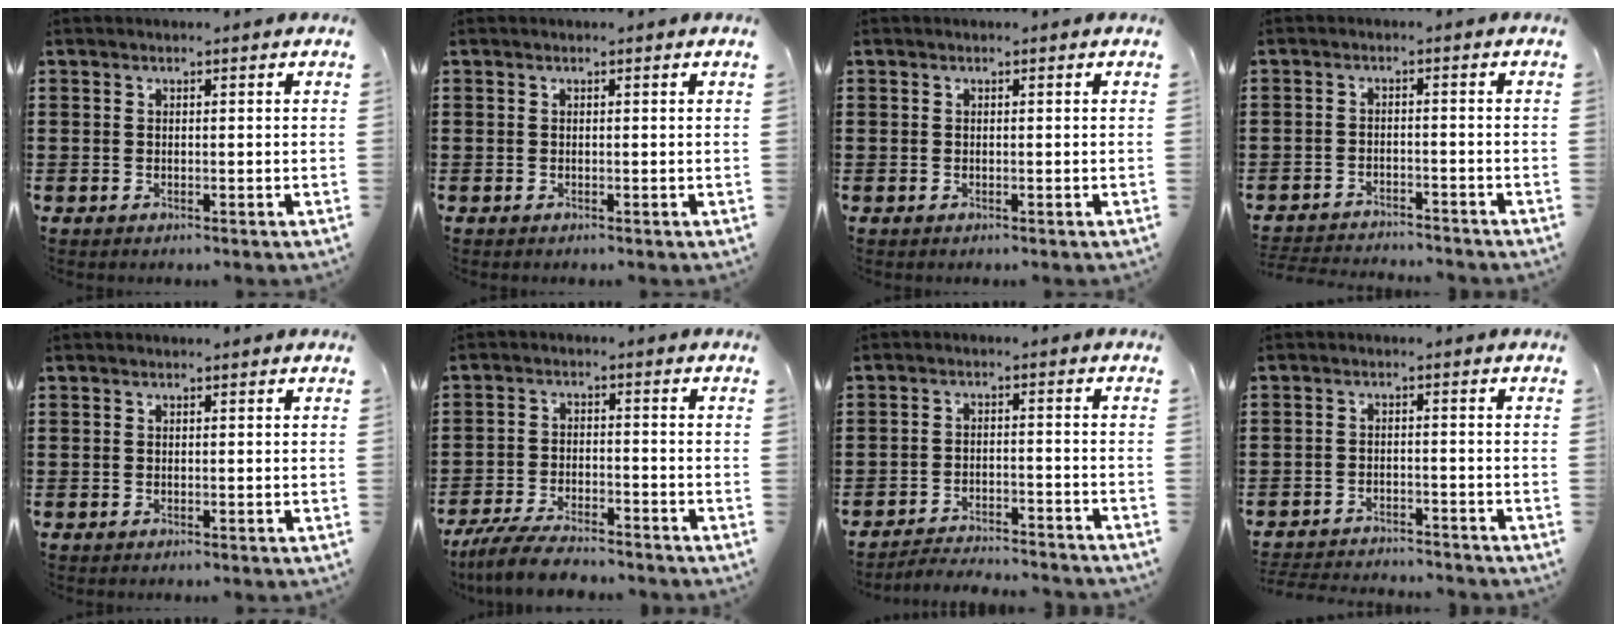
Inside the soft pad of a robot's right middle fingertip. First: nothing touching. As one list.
[{"total": 0.0}, {"total": 0.0}, {"total": 2.9, "force": [-2.9, 0.2, -0.1], "torque": [-0.006, -0.001, -0.062]}, {"total": 0.0}, {"total": 5.9, "force": [-5.4, 0.8, 2.2], "torque": [-0.053, -0.004, -0.108]}, {"total": 3.5, "force": [-3.5, 0.1, 0.4], "torque": [-0.011, 0.004, -0.075]}, {"total": 3.1, "force": [-3.1, 0.3, -0.1], "torque": [-0.005, -0.001, -0.066]}]